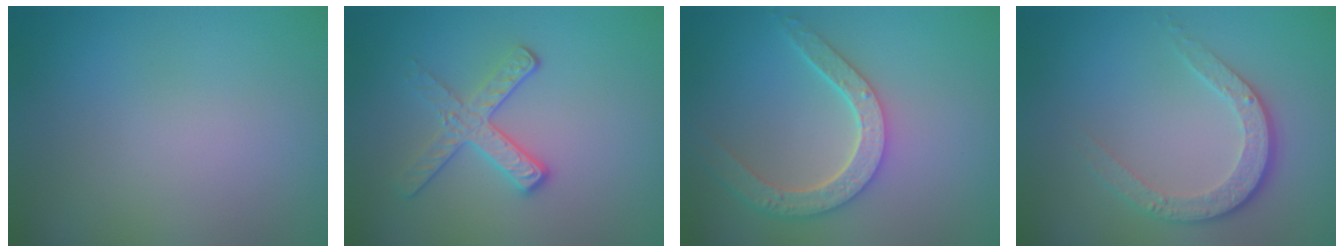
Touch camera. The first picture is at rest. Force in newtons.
{"total": 2.9, "press": 2.6, "slide": 1.3}
{"total": 4.6, "press": 3.8, "slide": 2.7}
{"total": 3.5, "press": 2.6, "slide": 2.4}